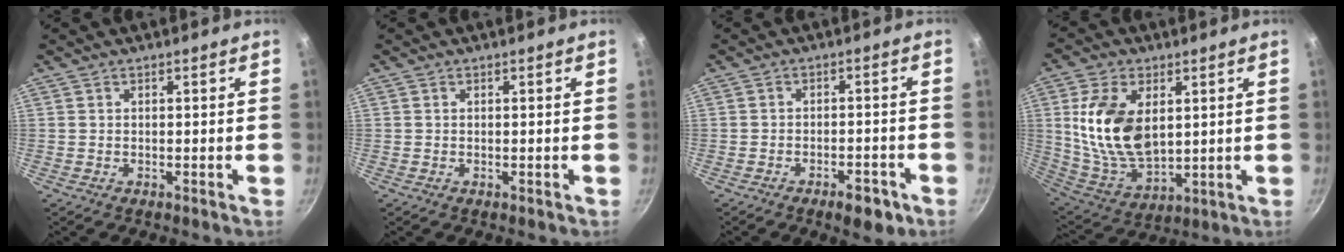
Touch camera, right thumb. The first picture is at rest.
{"total": 0.0}
{"total": 5.6, "force": [-3.3, 2.5, 3.8], "torque": [-0.040, 0.026, -0.037]}
{"total": 16.7, "force": [3.4, 10.0, 12.9], "torque": [-0.229, -0.027, 0.079]}